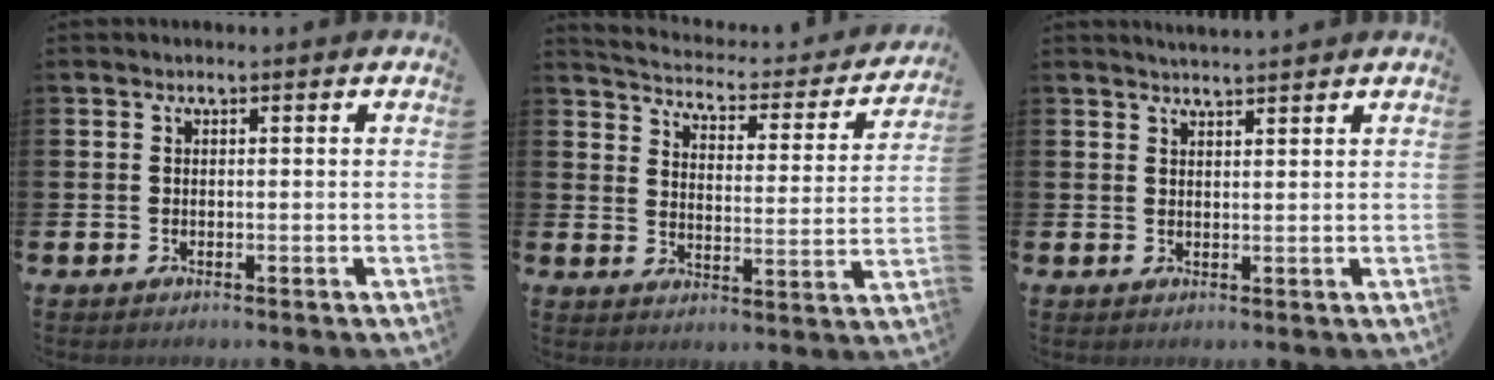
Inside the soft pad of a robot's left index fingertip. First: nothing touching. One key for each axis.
{"total": 4.4, "fx": 4.2, "fy": 1.0, "fz": 0.9, "tx": -0.034, "ty": -0.044, "tz": 0.062}
{"total": 2.4, "fx": 2.4, "fy": -0.2, "fz": 0.2, "tx": -0.007, "ty": -0.011, "tz": 0.044}